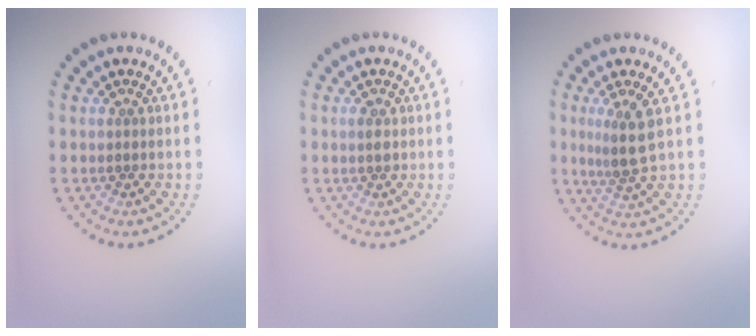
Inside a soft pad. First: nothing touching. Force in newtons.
{"total": 1.0, "press": 1.0, "slide": 0.1}
{"total": 2.8, "press": 2.2, "slide": 1.8}